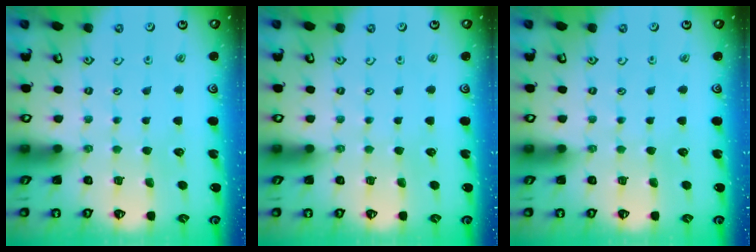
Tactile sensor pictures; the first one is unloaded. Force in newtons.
{"total": 0.0}
{"total": 0.0}